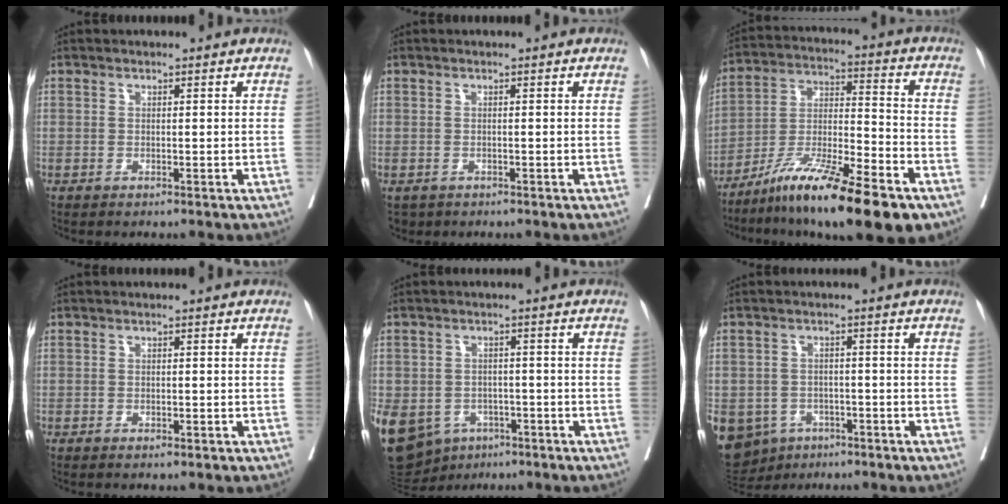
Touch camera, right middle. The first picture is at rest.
{"total": 2.1, "force": [-1.4, 1.6, 0.5], "torque": [-0.008, -0.002, -0.020]}
{"total": 19.1, "force": [-12.9, 2.4, 13.9], "torque": [-0.223, -0.025, -0.223]}
{"total": 1.5, "force": [-0.9, 0.7, 1.0], "torque": [-0.013, 0.000, -0.009]}
{"total": 24.2, "force": [-10.4, 19.1, 10.5], "torque": [-0.345, -0.015, -0.144]}
{"total": 14.4, "force": [-7.1, 11.5, 5.0], "torque": [-0.146, 0.000, -0.091]}